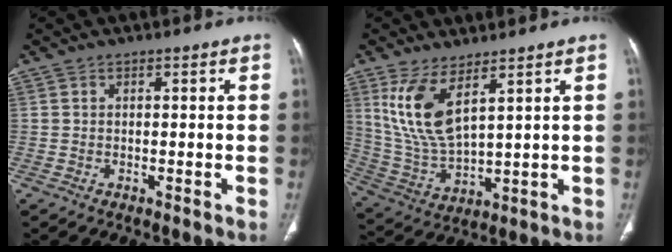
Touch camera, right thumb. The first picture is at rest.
{"total": 11.3, "force": [5.7, 4.2, 8.9], "torque": [-0.183, -0.034, 0.130]}